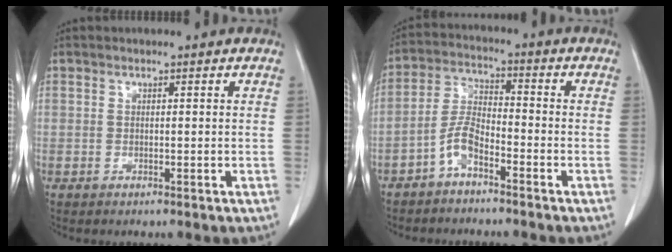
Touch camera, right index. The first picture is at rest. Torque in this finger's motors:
{"motor_torque": [0.59, -0.15, 0.12, 0.05]}